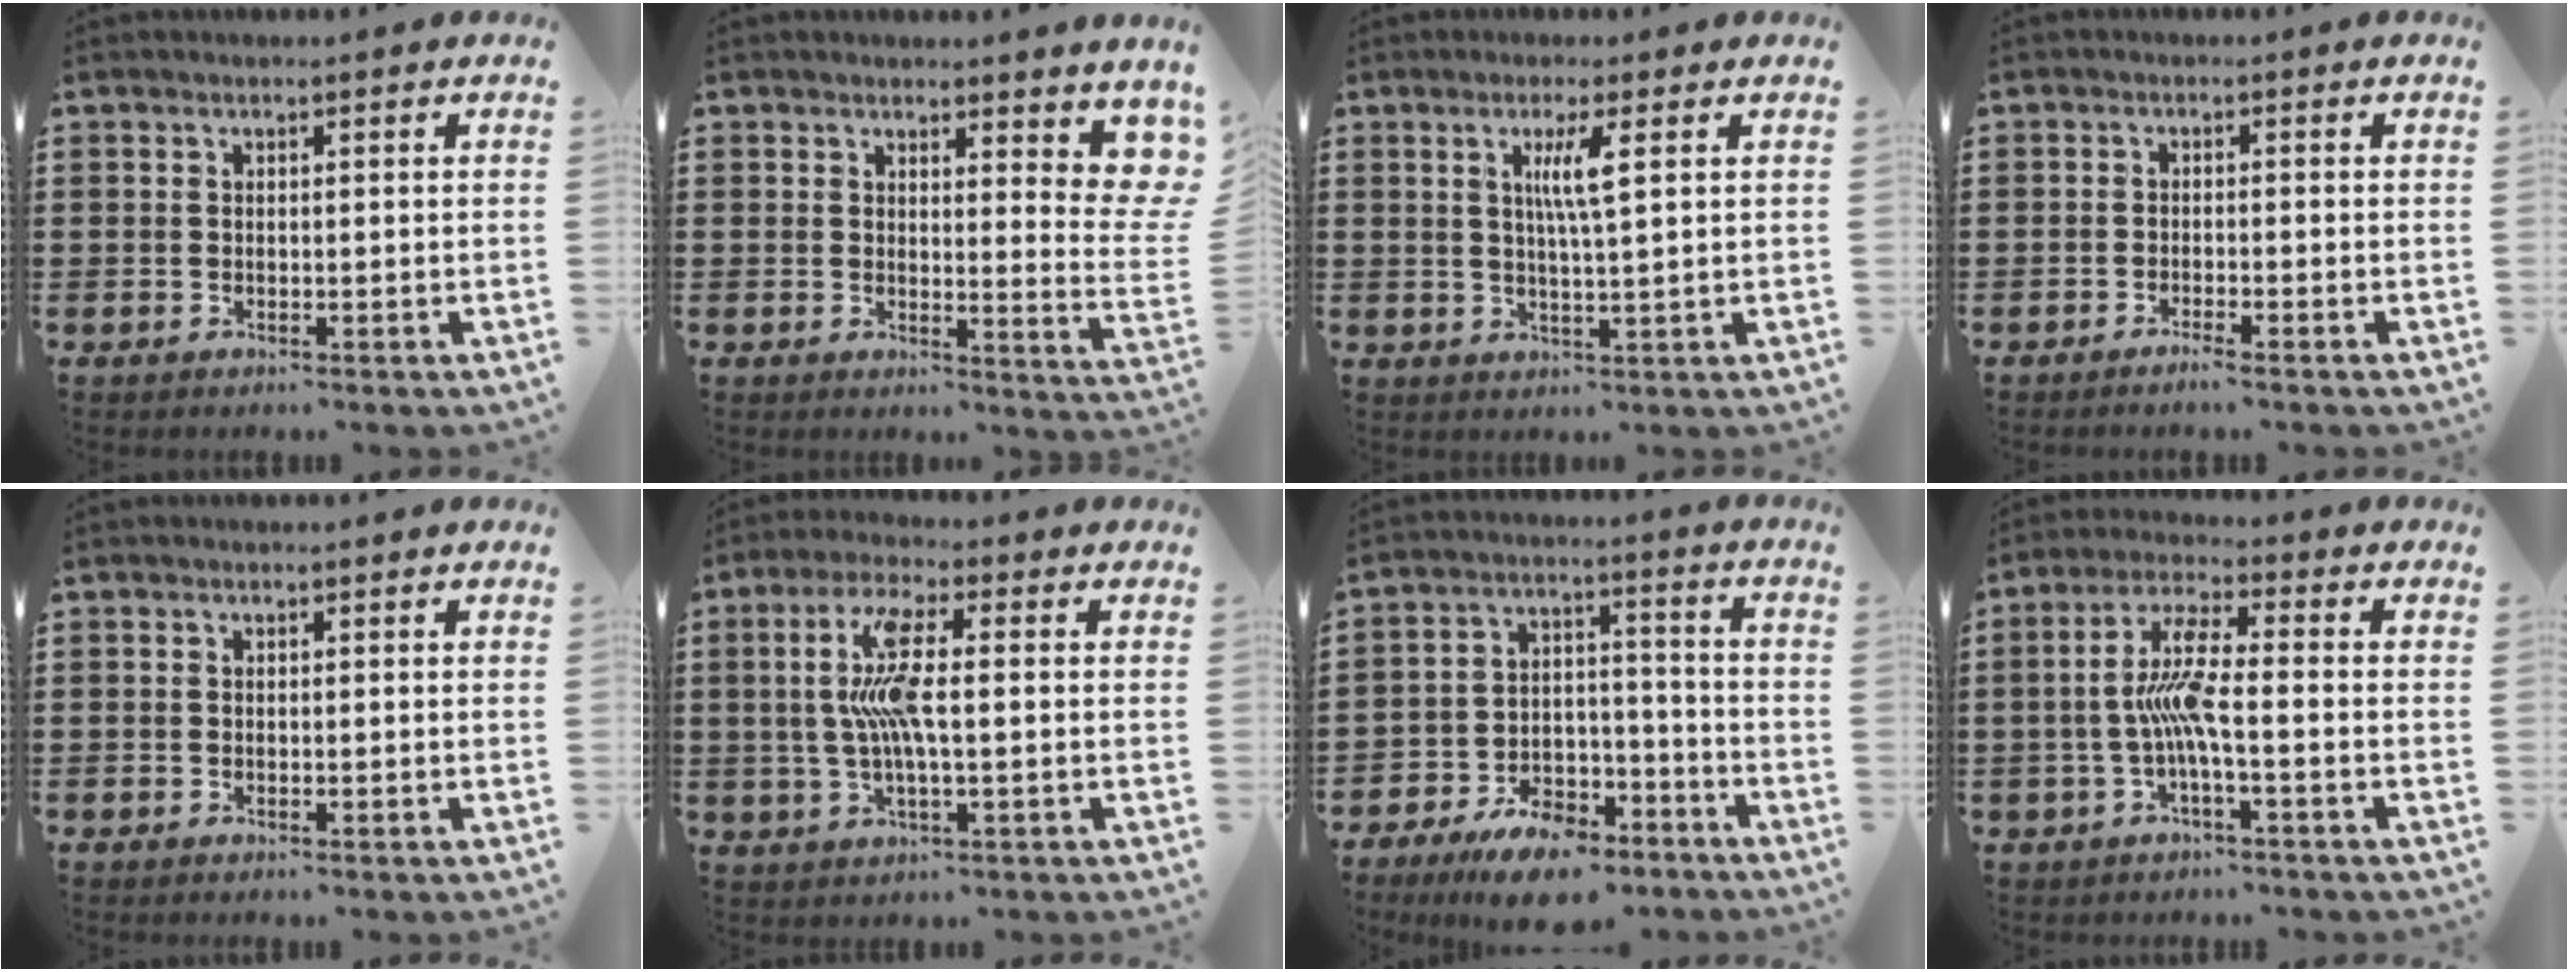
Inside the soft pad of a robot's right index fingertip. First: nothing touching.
{"total": 4.5, "force": [3.8, 1.1, 2.1], "torque": [-0.025, -0.020, 0.064]}
{"total": 4.2, "force": [1.2, -0.1, 4.0], "torque": [-0.082, -0.003, 0.017]}
{"total": 1.5, "force": [-1.3, -0.2, 0.8], "torque": [-0.013, -0.003, -0.024]}
{"total": 0.0}
{"total": 8.7, "force": [0.1, 2.2, 8.4], "torque": [-0.181, -0.005, -0.008]}
{"total": 9.0, "force": [-7.5, 3.5, 3.5], "torque": [-0.059, 0.033, -0.138]}
{"total": 7.1, "force": [-1.5, 1.1, 6.9], "torque": [-0.149, -0.006, -0.038]}